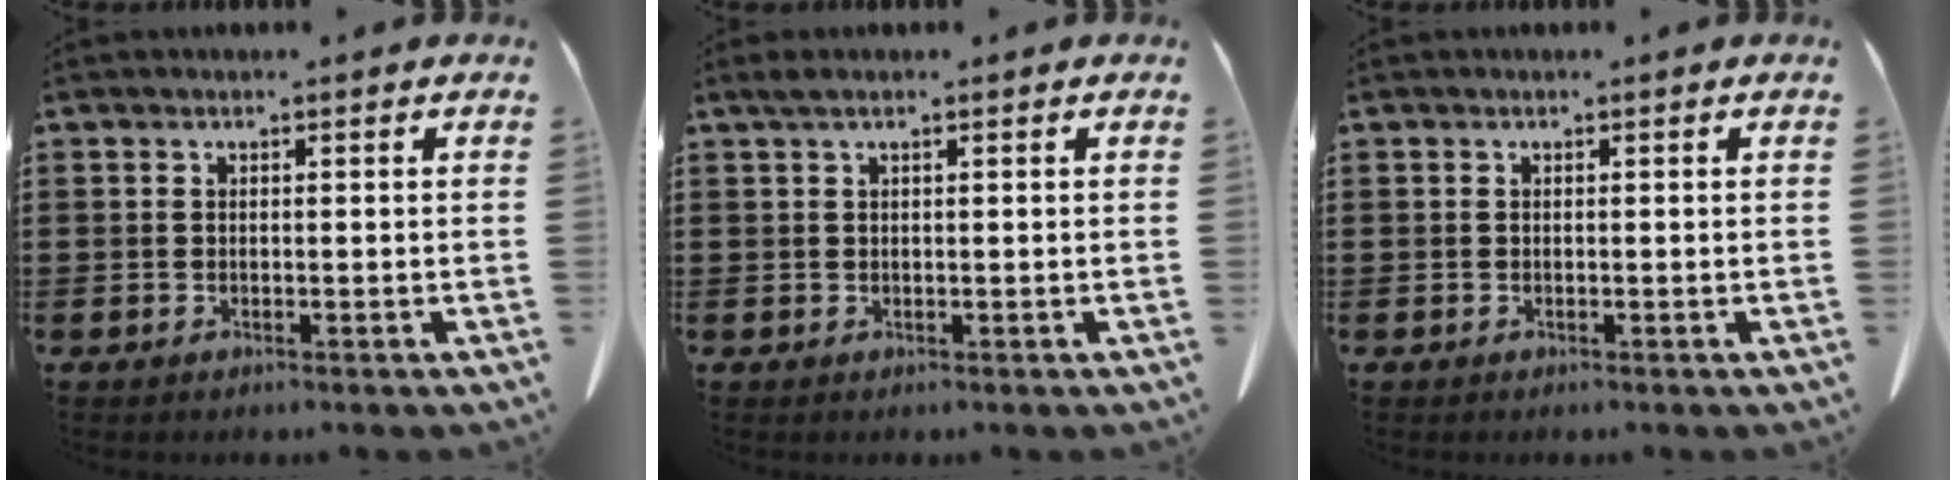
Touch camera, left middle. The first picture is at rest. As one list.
[{"total": 1.1, "force": [0.5, 0.1, 1.0], "torque": [-0.020, 0.000, 0.009]}, {"total": 0.0}]